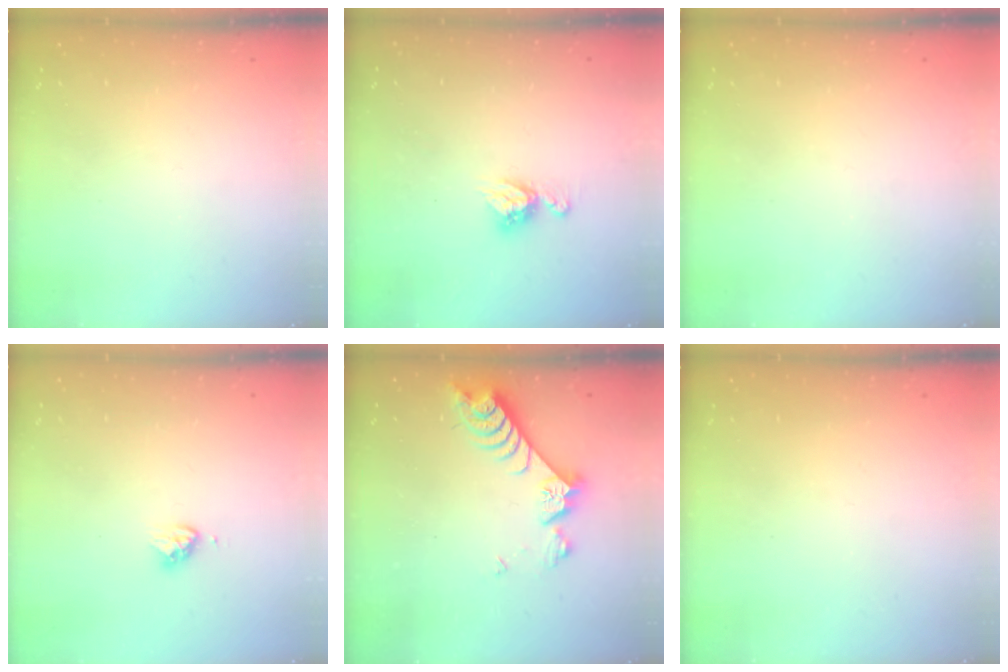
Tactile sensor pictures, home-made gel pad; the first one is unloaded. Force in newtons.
{"total": 7.2, "press": 7.2, "slide": 0.5}
{"total": 0.0}
{"total": 3.6, "press": 3.6, "slide": 0.7}
{"total": 7.5, "press": 7.4, "slide": 0.9}
{"total": 0.0}